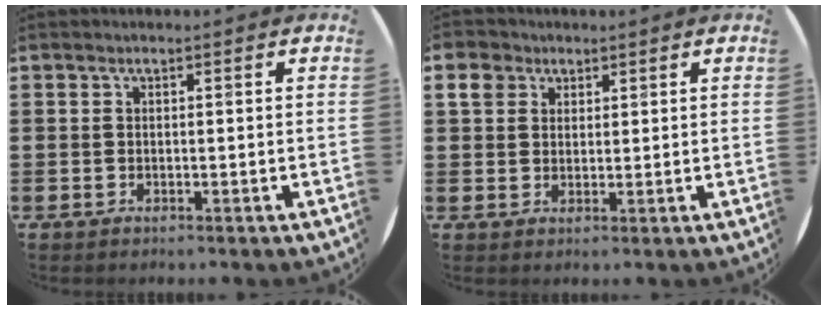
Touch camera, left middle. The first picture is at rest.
{"total": 3.8, "force": [2.3, 2.9, 0.9], "torque": [-0.020, 0.010, 0.042]}